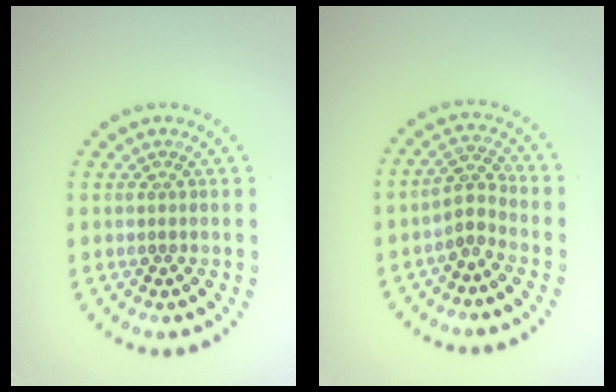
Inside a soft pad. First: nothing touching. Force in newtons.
{"total": 2.2, "press": 1.7, "slide": 1.4}